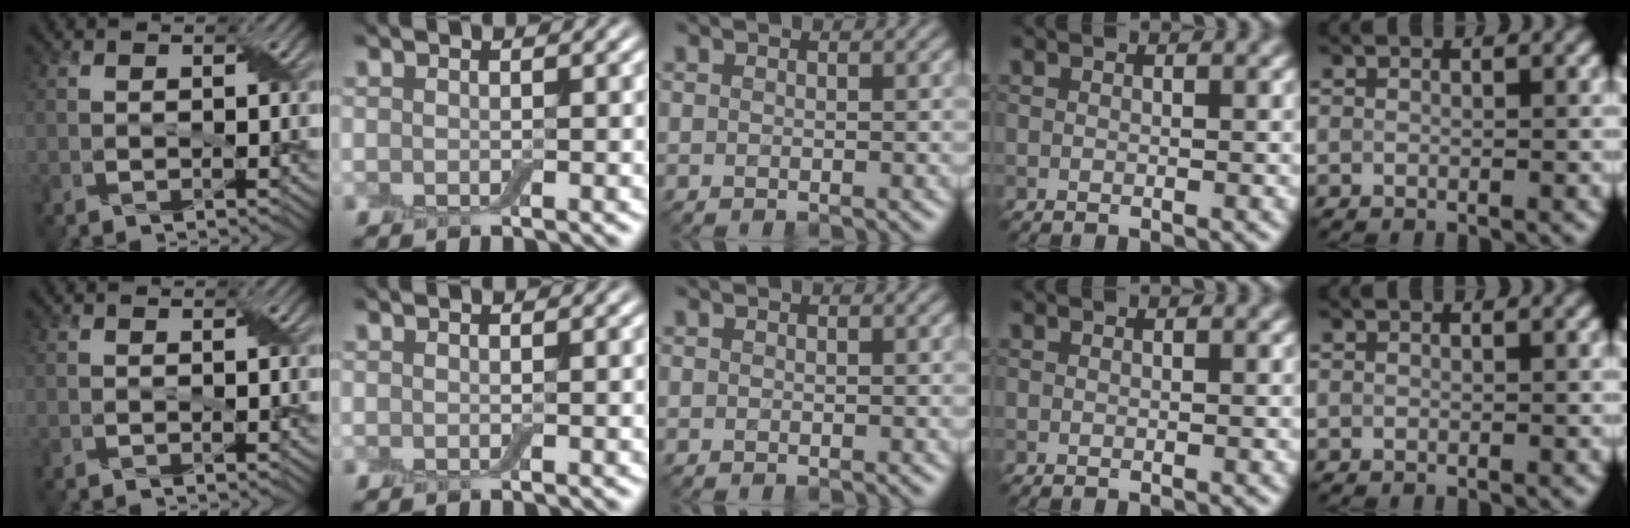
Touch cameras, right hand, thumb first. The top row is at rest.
{}